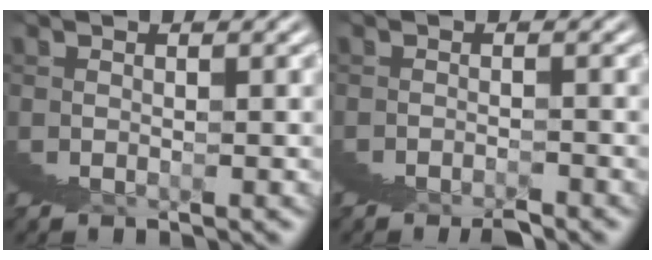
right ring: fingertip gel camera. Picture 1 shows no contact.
{"total": 1.2, "force": [-0.7, -0.8, -0.5], "torque": [0.021, 0.010, -0.014]}